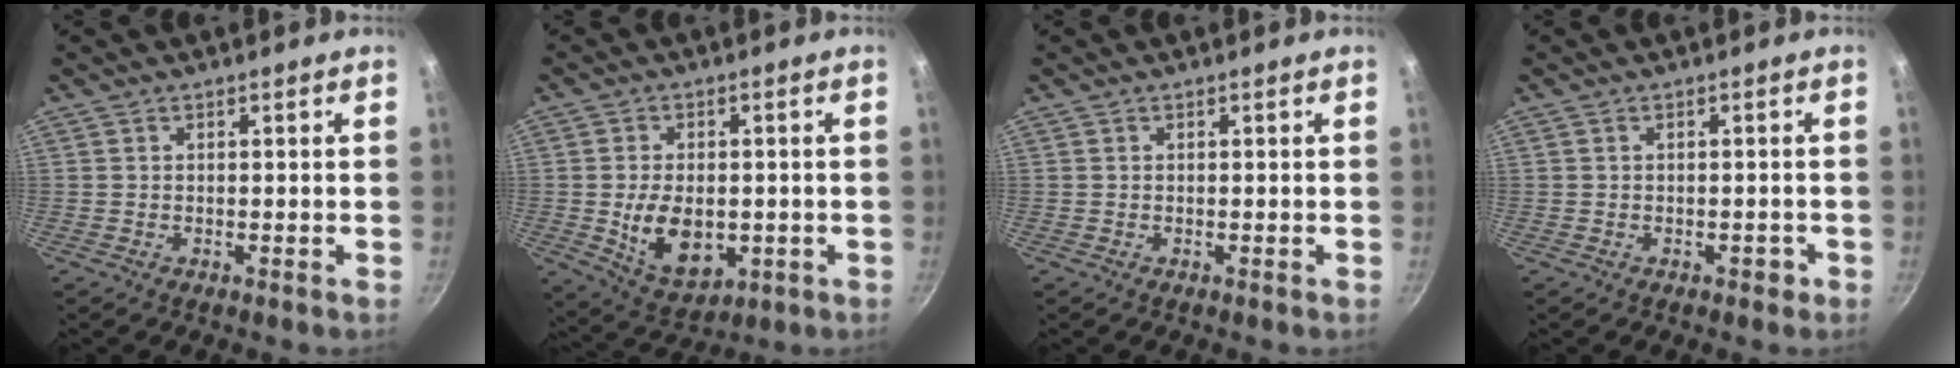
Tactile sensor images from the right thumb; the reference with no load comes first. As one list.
[{"total": 10.9, "force": [-1.4, 7.0, 8.2], "torque": [-0.122, -0.007, -0.004]}, {"total": 0.0}, {"total": 1.5, "force": [-0.7, 1.0, 0.9], "torque": [0.003, 0.017, -0.002]}]